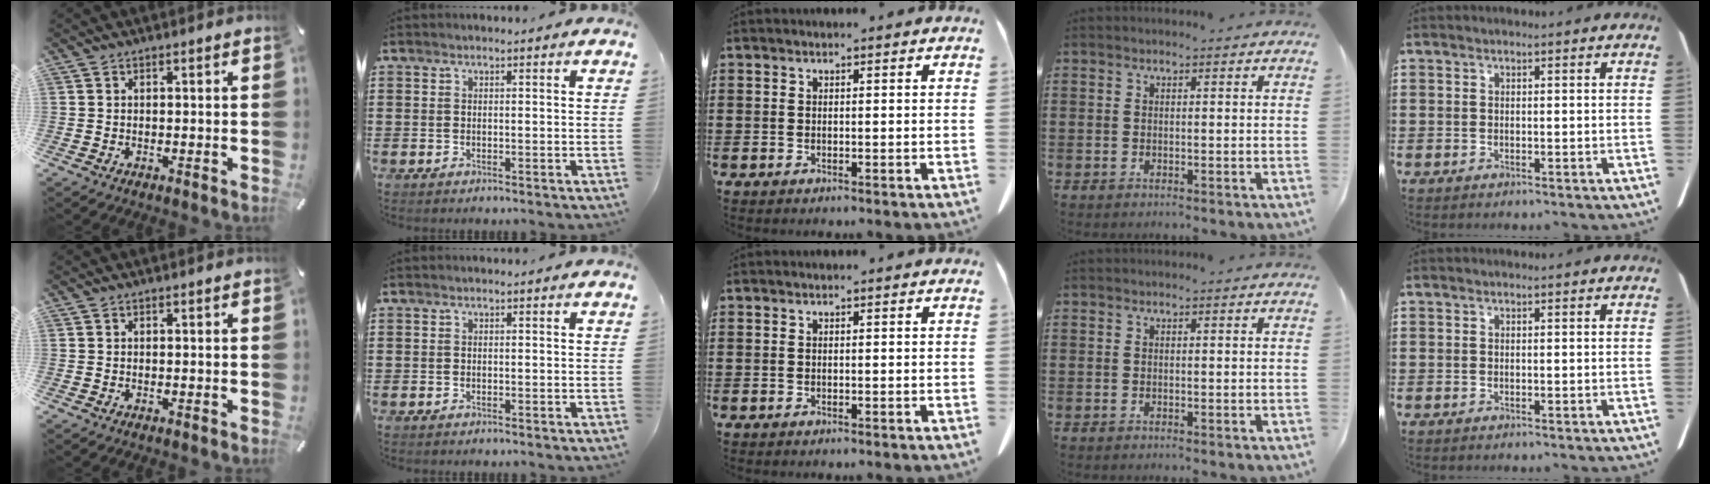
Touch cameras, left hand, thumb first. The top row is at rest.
{}